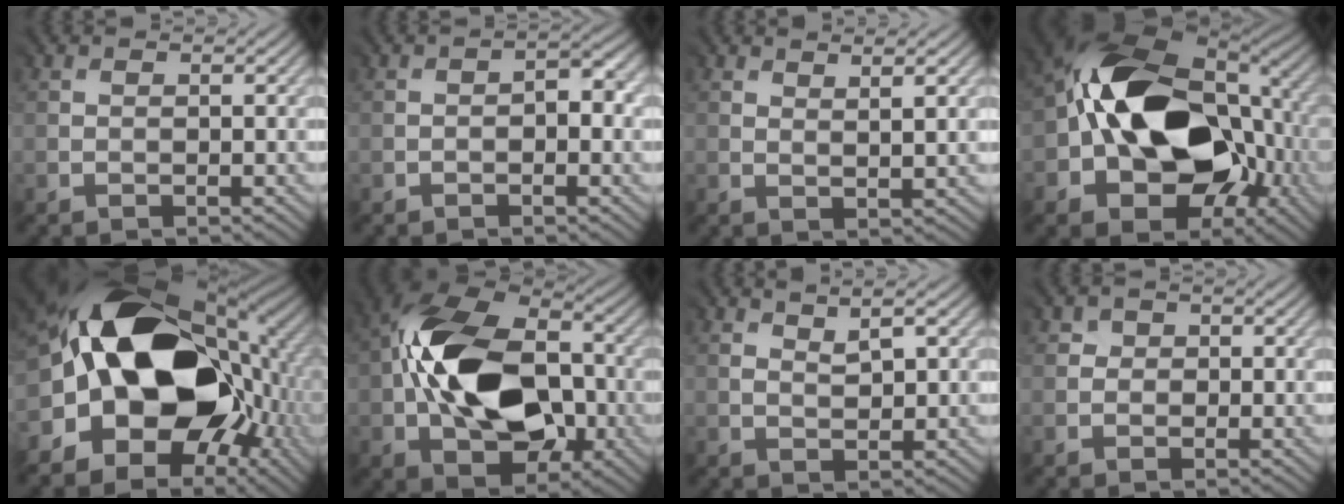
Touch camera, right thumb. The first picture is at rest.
{"total": 1.9, "force": [-0.6, 0.7, 1.6], "torque": [-0.025, 0.002, -0.009]}
{"total": 2.3, "force": [2.0, 0.0, 1.1], "torque": [-0.028, -0.005, 0.044]}
{"total": 16.7, "force": [-0.7, 11.9, 11.7], "torque": [-0.198, -0.012, -0.010]}
{"total": 19.1, "force": [-0.6, 14.2, 12.7], "torque": [-0.215, -0.018, 0.010]}
{"total": 15.1, "force": [-1.2, 9.9, 11.3], "torque": [-0.214, 0.000, -0.029]}
{"total": 2.5, "force": [1.9, 0.3, 1.5], "torque": [-0.036, -0.005, 0.046]}
{"total": 1.2, "force": [0.3, 1.2, 0.0], "torque": [-0.001, 0.001, 0.000]}